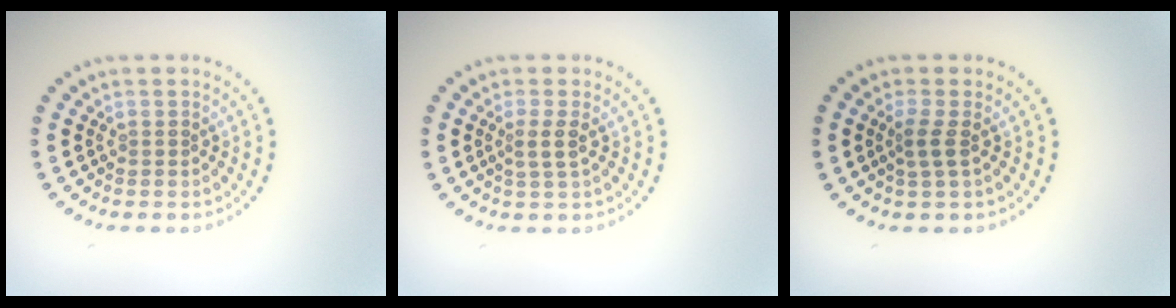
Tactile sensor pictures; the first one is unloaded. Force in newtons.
{"total": 1.6, "press": 1.2, "slide": 1.0}
{"total": 1.6, "press": 1.3, "slide": 0.9}